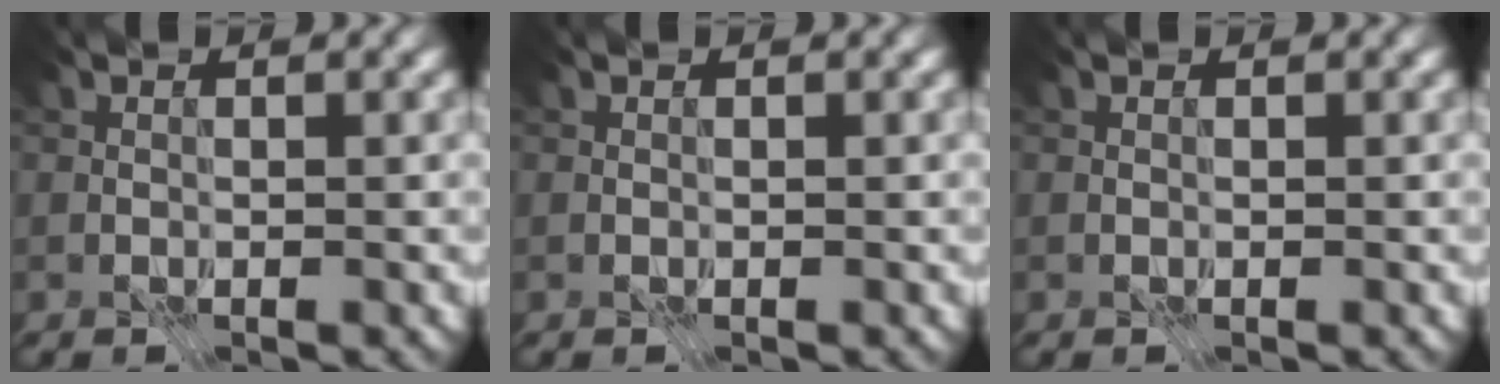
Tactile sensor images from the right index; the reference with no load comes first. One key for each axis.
{"total": 0.0}
{"total": 0.0}